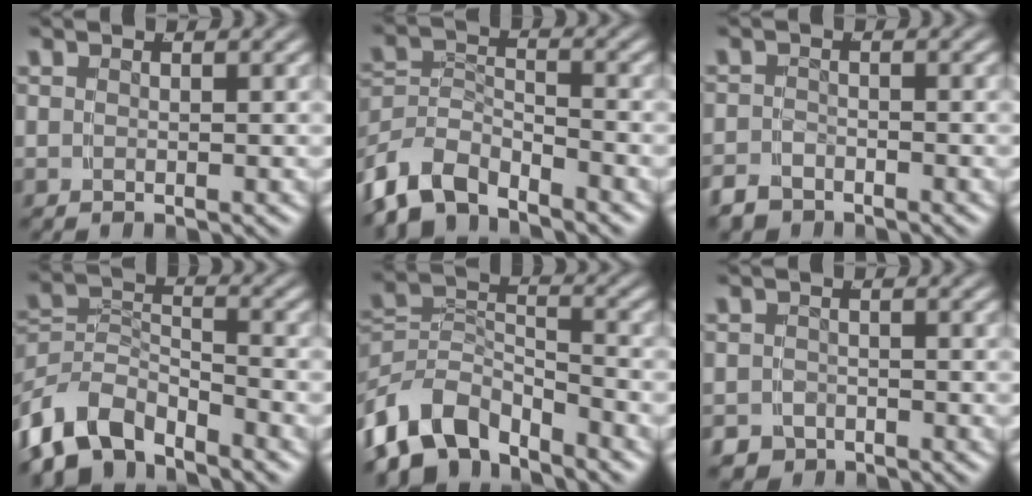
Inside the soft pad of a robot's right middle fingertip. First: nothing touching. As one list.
[{"total": 6.5, "force": [-4.0, 4.1, 3.0], "torque": [-0.080, -0.029, -0.062]}, {"total": 2.6, "force": [-2.3, 1.0, 0.2], "torque": [-0.007, -0.016, -0.035]}, {"total": 8.2, "force": [-4.8, 5.3, 4.0], "torque": [-0.095, -0.040, -0.070]}, {"total": 9.9, "force": [-5.6, 6.5, 4.9], "torque": [-0.104, -0.047, -0.080]}, {"total": 3.1, "force": [-2.6, 1.8, 0.2], "torque": [-0.001, -0.017, -0.040]}]